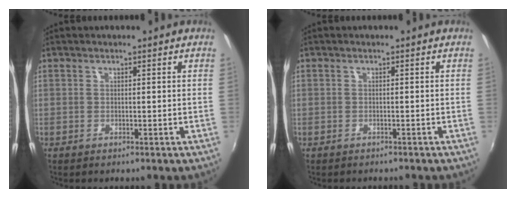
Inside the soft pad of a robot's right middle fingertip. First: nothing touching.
{"total": 1.2, "force": [-1.0, 0.7, 0.1], "torque": [-0.007, 0.002, -0.013]}